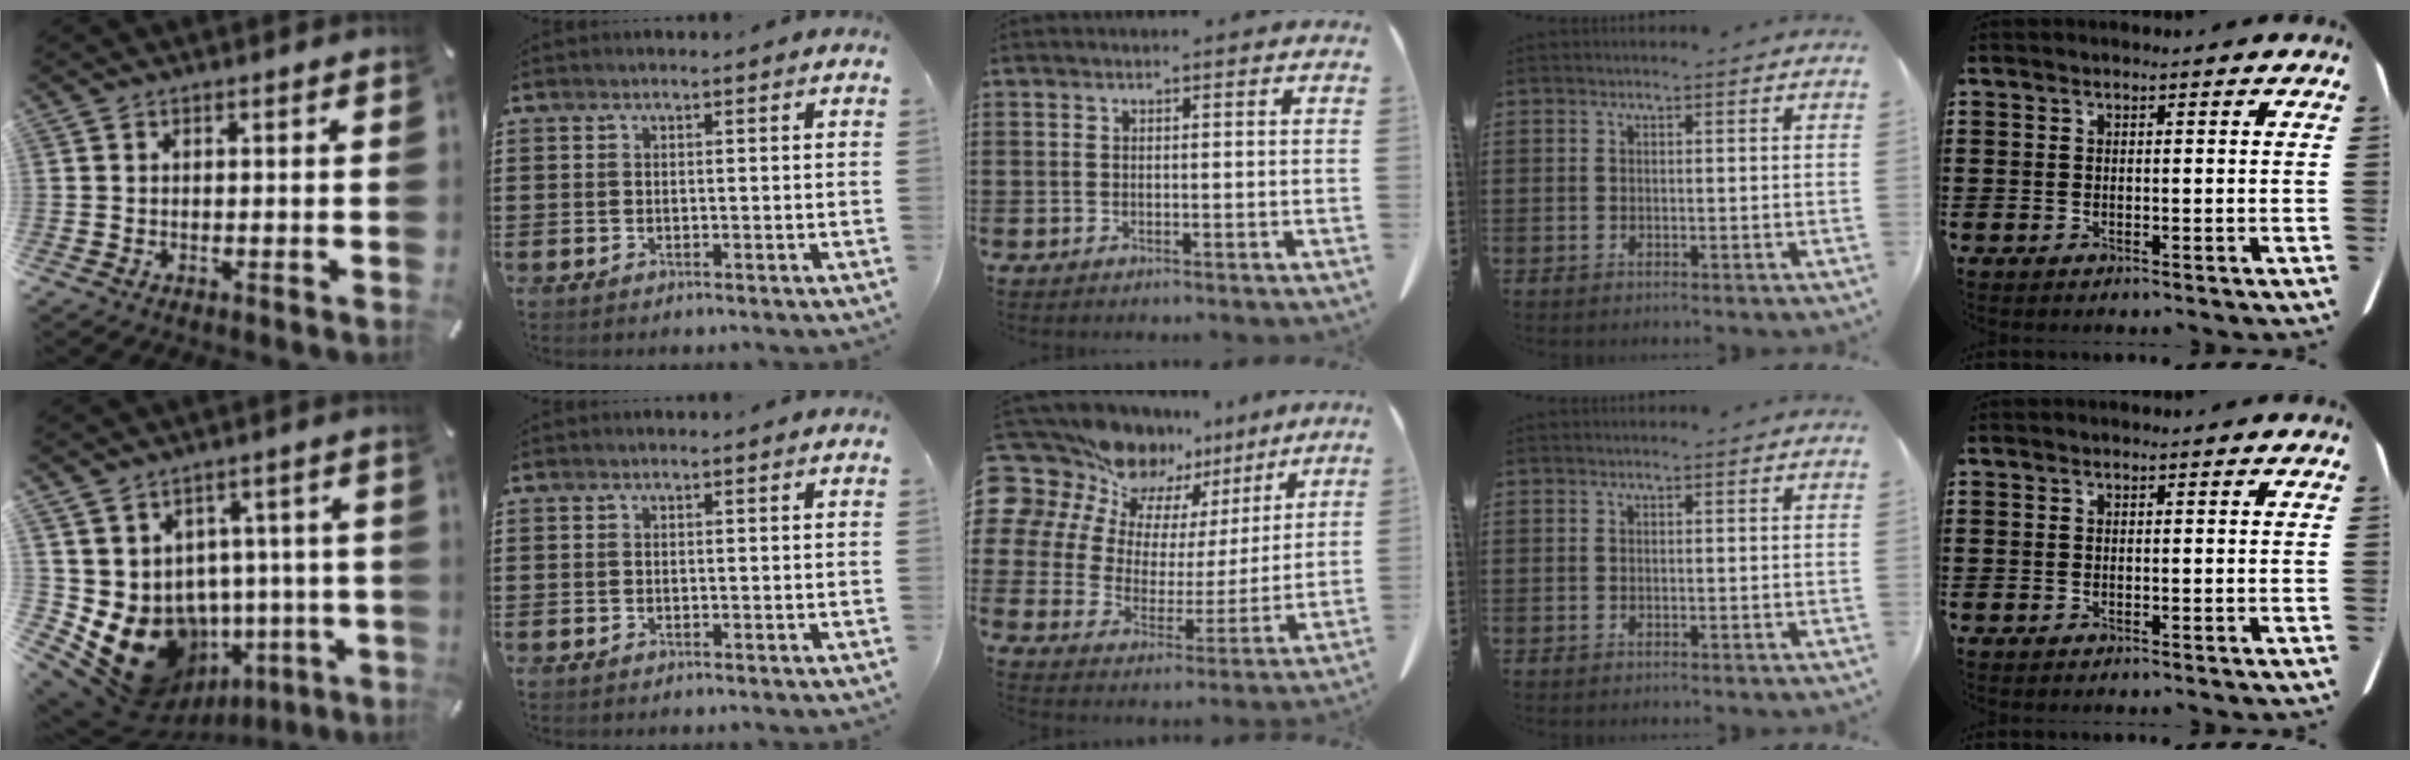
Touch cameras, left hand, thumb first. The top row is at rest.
{"thumb": {"total": 16.1, "force": [-4.8, 12.5, 9.0], "torque": [-0.167, 0.002, -0.058]}, "middle": {"total": 11.8, "force": [9.4, 6.8, 2.2], "torque": [-0.104, -0.066, 0.176]}}